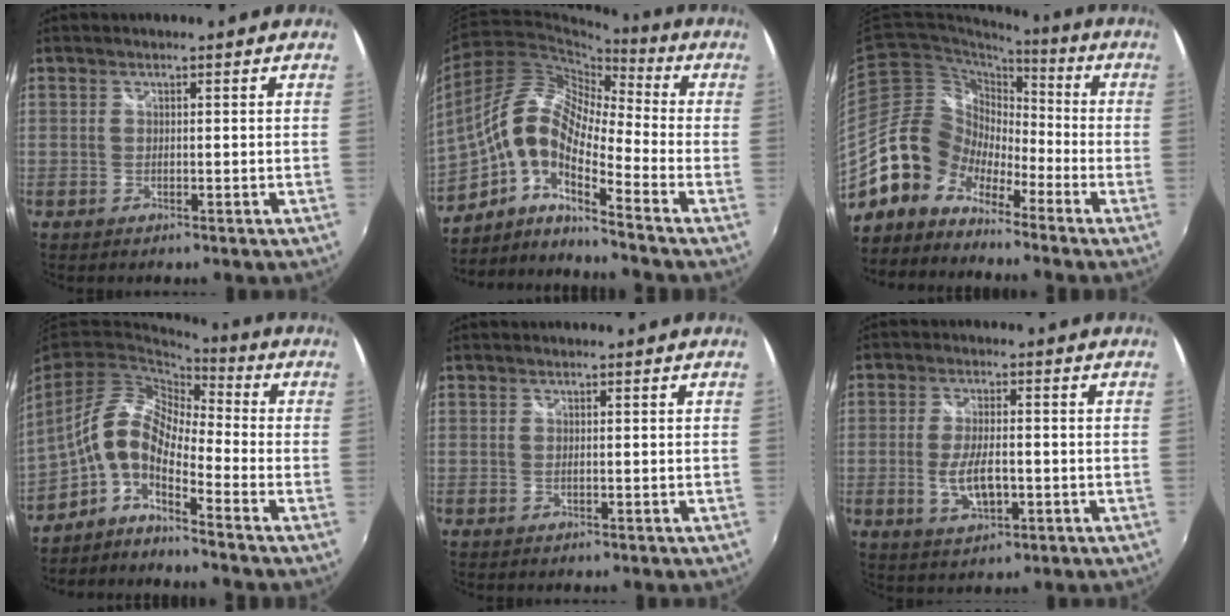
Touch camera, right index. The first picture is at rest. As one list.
[{"total": 13.5, "force": [-4.2, 4.8, 11.9], "torque": [-0.211, 0.006, -0.100]}, {"total": 12.5, "force": [-9.0, 8.0, 3.3], "torque": [-0.063, 0.031, -0.181]}, {"total": 7.8, "force": [-3.8, 2.6, 6.2], "torque": [-0.109, 0.011, -0.090]}, {"total": 0.0}, {"total": 6.6, "force": [-1.5, 2.7, 5.8], "torque": [-0.118, -0.008, -0.023]}]